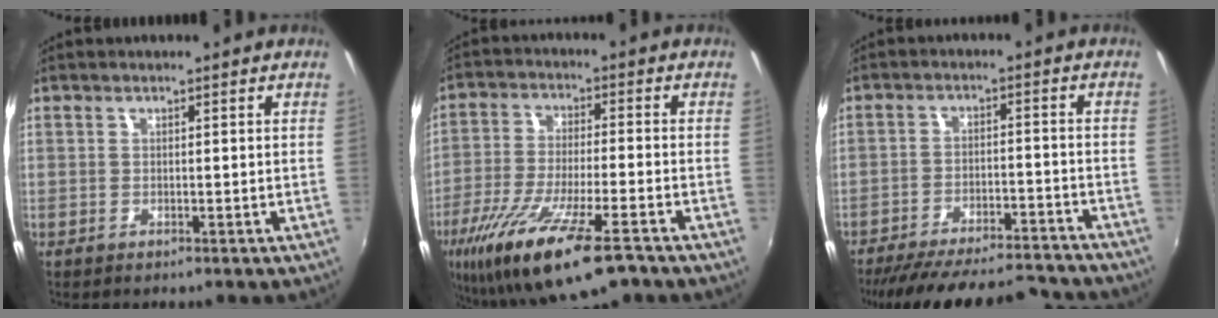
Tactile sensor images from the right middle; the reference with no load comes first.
{"total": 19.4, "force": [-12.2, 4.5, 14.5], "torque": [-0.286, -0.059, -0.213]}
{"total": 23.5, "force": [-21.0, 5.5, 9.2], "torque": [-0.179, -0.009, -0.284]}